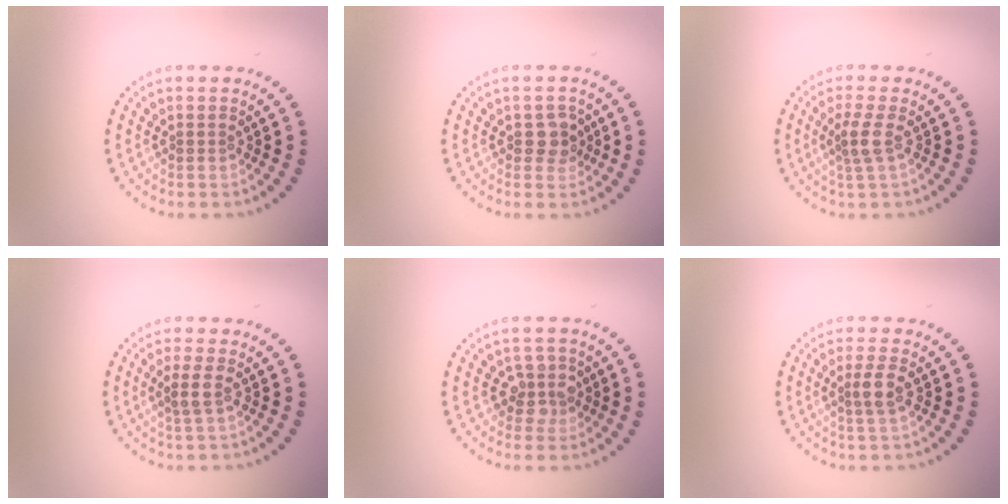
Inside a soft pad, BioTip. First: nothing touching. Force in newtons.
{"total": 2.0, "press": 1.9, "slide": 0.6}
{"total": 2.0, "press": 1.6, "slide": 1.2}
{"total": 1.7, "press": 1.4, "slide": 0.9}
{"total": 2.5, "press": 2.2, "slide": 1.2}
{"total": 1.9, "press": 1.7, "slide": 1.0}